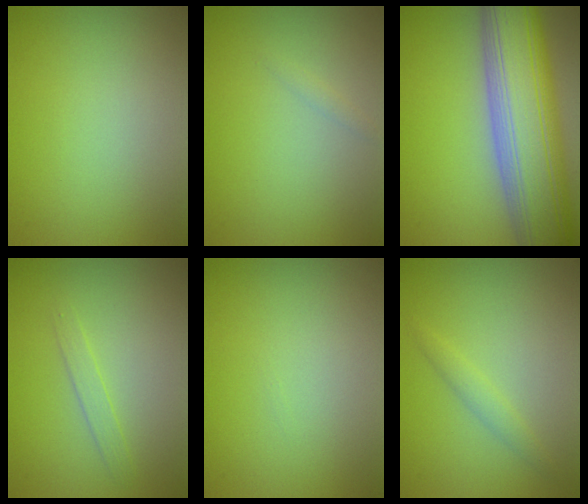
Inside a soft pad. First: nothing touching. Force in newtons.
{"total": 0.7, "press": 0.7, "slide": 0.0}
{"total": 13.7, "press": 13.7, "slide": 0.7}
{"total": 1.2, "press": 1.2, "slide": 0.1}
{"total": 0.0}
{"total": 1.1, "press": 1.1, "slide": 0.1}